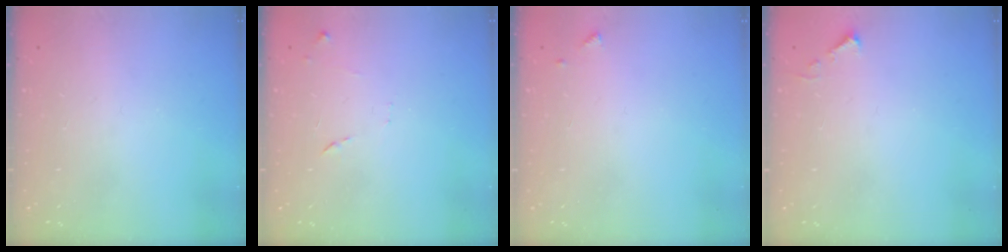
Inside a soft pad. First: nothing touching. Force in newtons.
{"total": 7.5, "press": 7.5, "slide": 0.6}
{"total": 5.1, "press": 5.1, "slide": 0.5}
{"total": 3.7, "press": 3.6, "slide": 0.5}